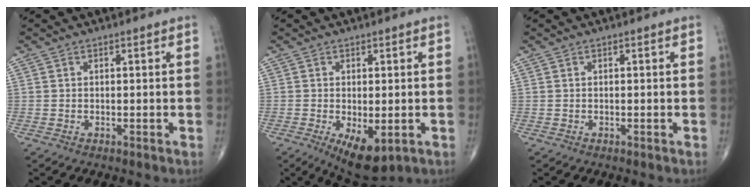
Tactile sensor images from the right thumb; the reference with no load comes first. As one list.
[{"total": 7.7, "force": [-2.5, 3.5, 6.4], "torque": [-0.096, -0.013, -0.028]}, {"total": 0.0}]